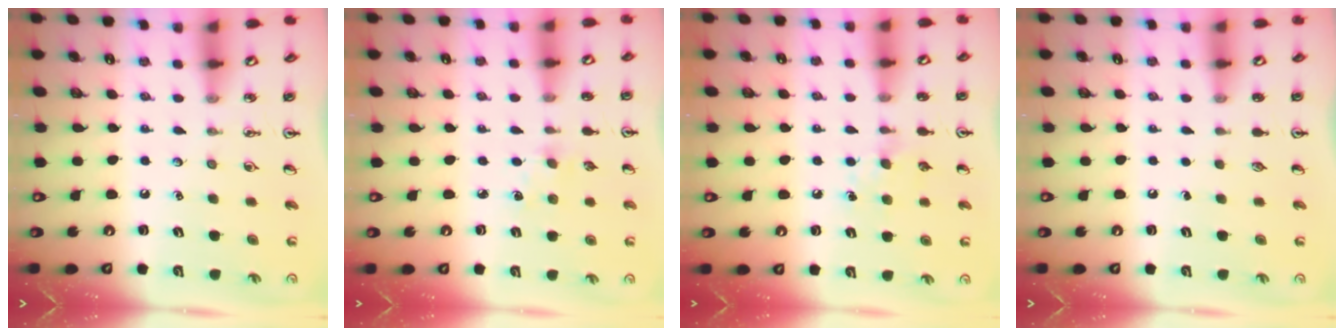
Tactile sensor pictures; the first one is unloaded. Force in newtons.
{"total": 3.5, "press": 3.5, "slide": 0.5}
{"total": 7.3, "press": 7.2, "slide": 1.0}
{"total": 0.0}